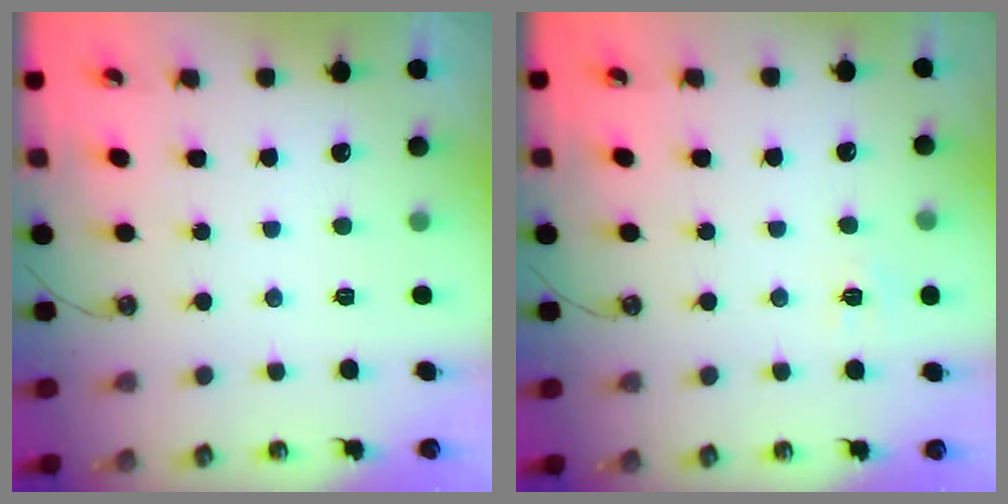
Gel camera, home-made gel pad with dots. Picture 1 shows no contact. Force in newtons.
{"total": 5.6, "press": 5.6, "slide": 0.5}